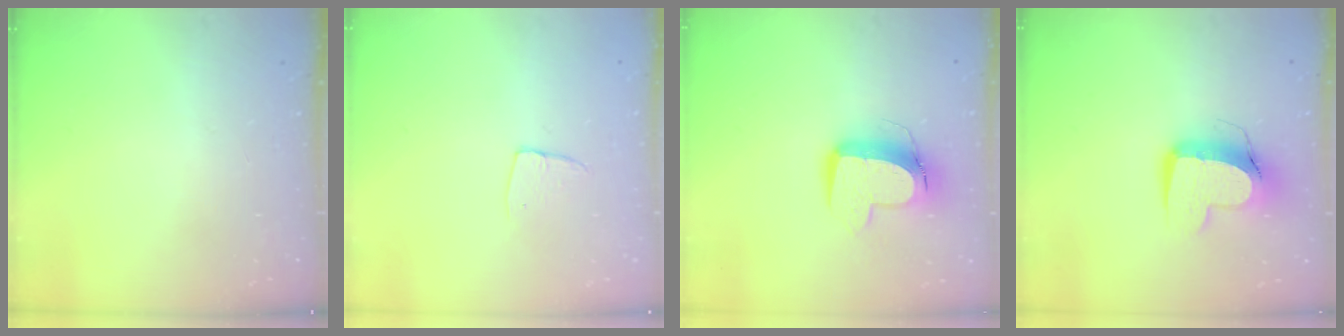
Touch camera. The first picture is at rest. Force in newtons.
{"total": 5.6, "press": 5.5, "slide": 0.5}
{"total": 11.5, "press": 11.4, "slide": 1.2}
{"total": 13.0, "press": 12.9, "slide": 1.7}